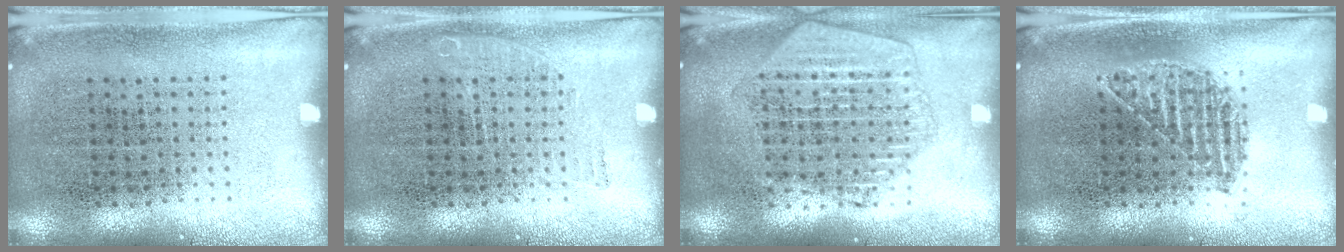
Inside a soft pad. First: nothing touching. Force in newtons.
{"total": 0.7, "press": 0.7, "slide": 0.2}
{"total": 2.1, "press": 1.9, "slide": 0.9}
{"total": 1.2, "press": 1.1, "slide": 0.5}